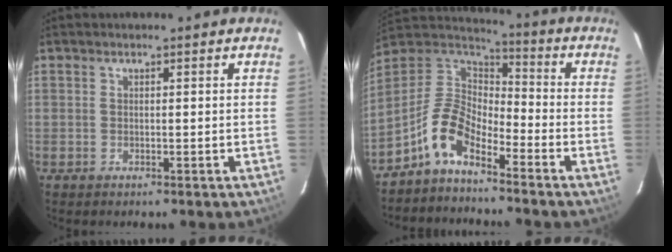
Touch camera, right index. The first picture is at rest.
{"total": 10.3, "force": [-6.5, 4.4, 6.6], "torque": [-0.145, 0.026, -0.141]}